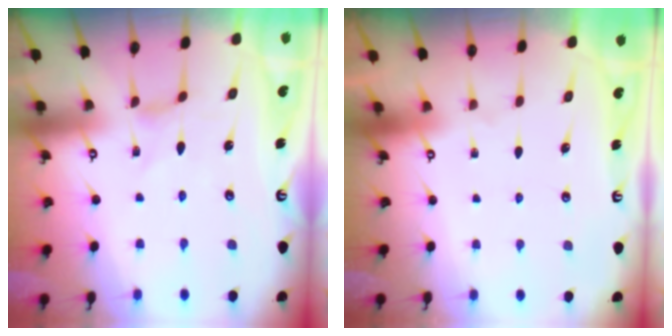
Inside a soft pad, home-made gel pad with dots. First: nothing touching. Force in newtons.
{"total": 0.0}